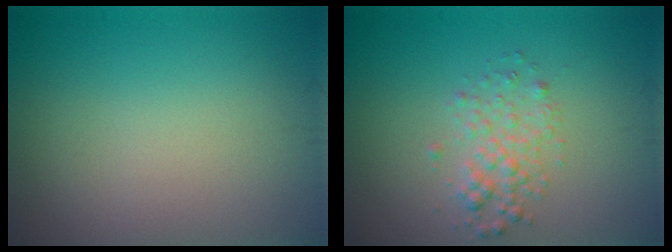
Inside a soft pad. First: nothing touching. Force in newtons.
{"total": 2.2, "press": 2.2, "slide": 0.1}